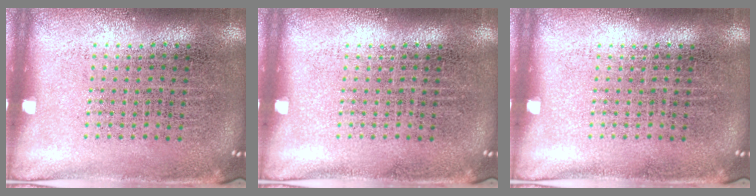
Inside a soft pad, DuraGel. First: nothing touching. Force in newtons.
{"total": 0.0}
{"total": 0.0}